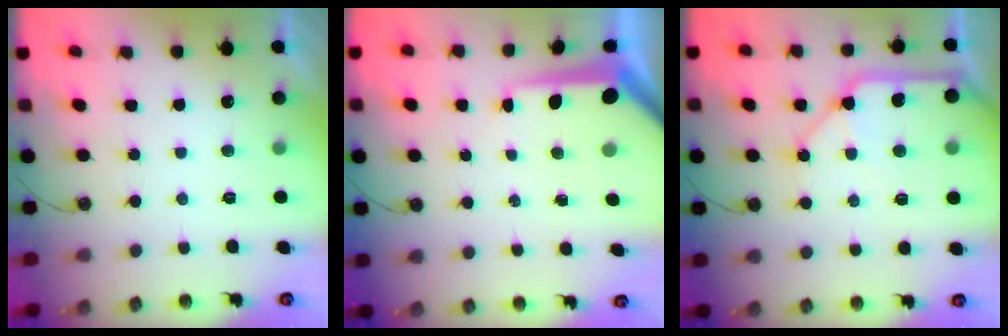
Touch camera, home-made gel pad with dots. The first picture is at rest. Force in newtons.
{"total": 8.1, "press": 8.1, "slide": 0.8}
{"total": 14.9, "press": 14.8, "slide": 1.9}